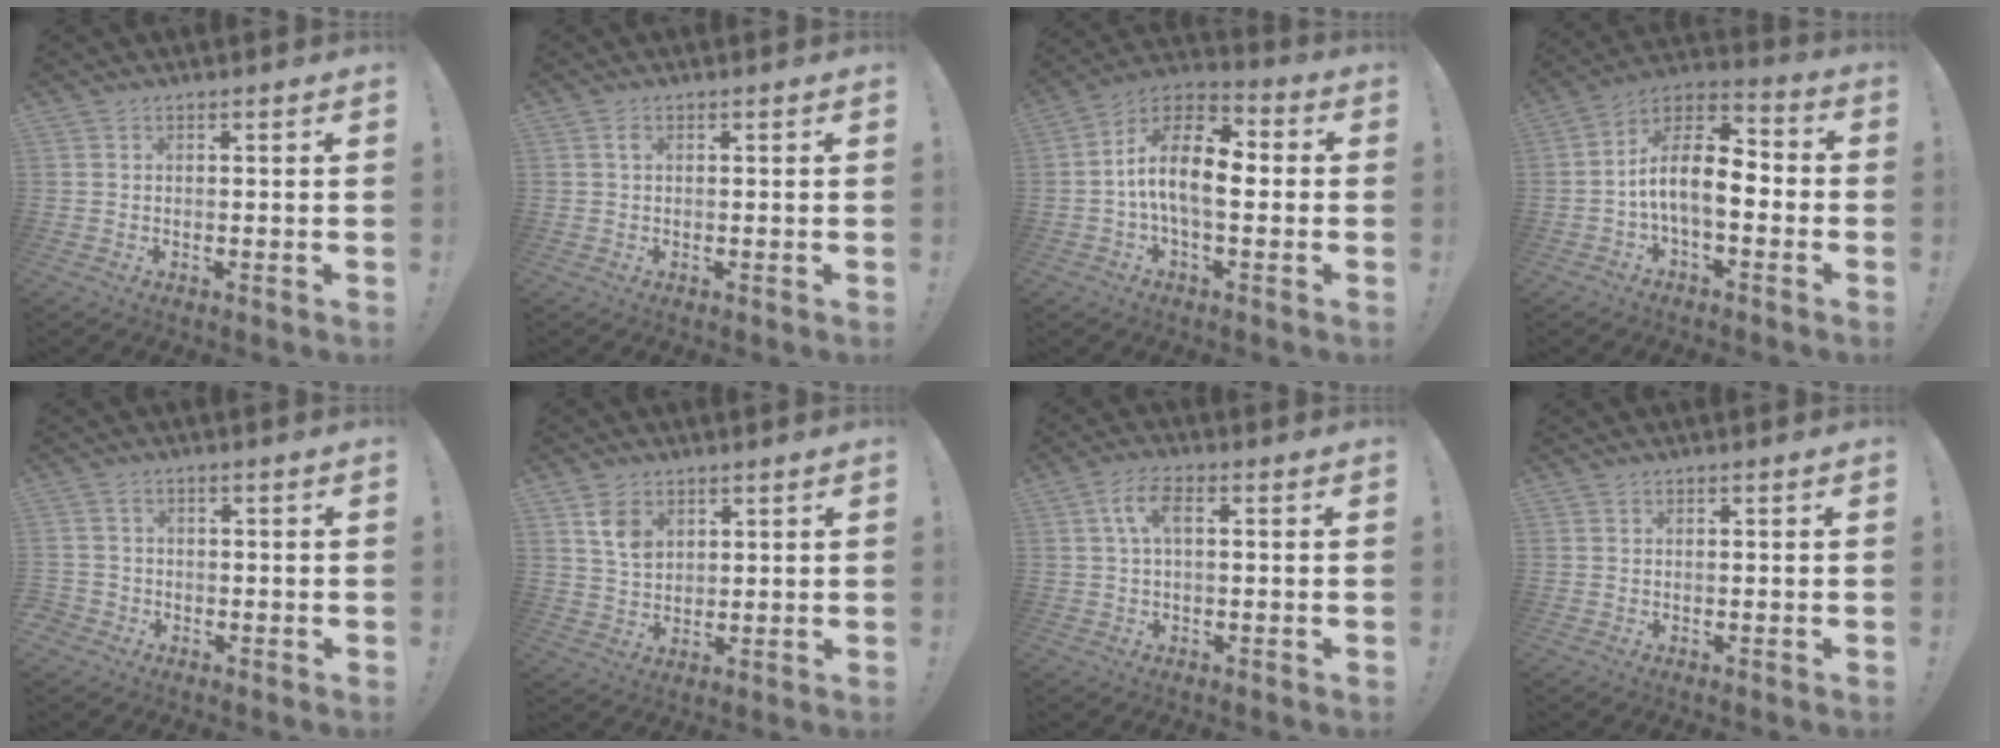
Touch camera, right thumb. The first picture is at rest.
{"total": 1.2, "force": [0.3, 0.6, 0.9], "torque": [-0.014, 0.002, 0.004]}
{"total": 14.7, "force": [-0.6, 7.1, 12.8], "torque": [-0.241, 0.018, -0.010]}
{"total": 14.0, "force": [-1.8, 6.9, 12.0], "torque": [-0.213, 0.012, -0.028]}
{"total": 2.6, "force": [-1.0, 2.3, 0.8], "torque": [-0.018, 0.005, -0.017]}
{"total": 6.7, "force": [3.3, 4.3, 3.9], "torque": [-0.057, -0.013, 0.062]}
{"total": 6.3, "force": [1.2, 2.3, 5.7], "torque": [-0.121, 0.006, 0.018]}
{"total": 0.0}